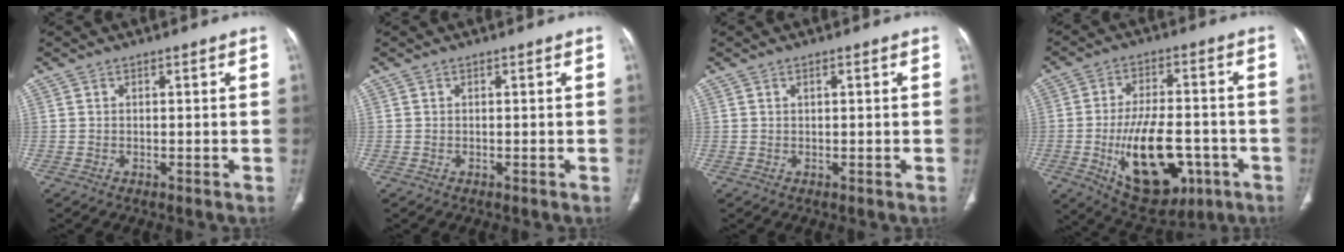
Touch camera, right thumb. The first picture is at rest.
{"total": 0.0}
{"total": 0.7, "force": [0.3, 0.3, 0.6], "torque": [-0.011, 0.002, 0.005]}
{"total": 18.6, "force": [-5.6, 9.6, 14.9], "torque": [-0.222, 0.016, -0.069]}